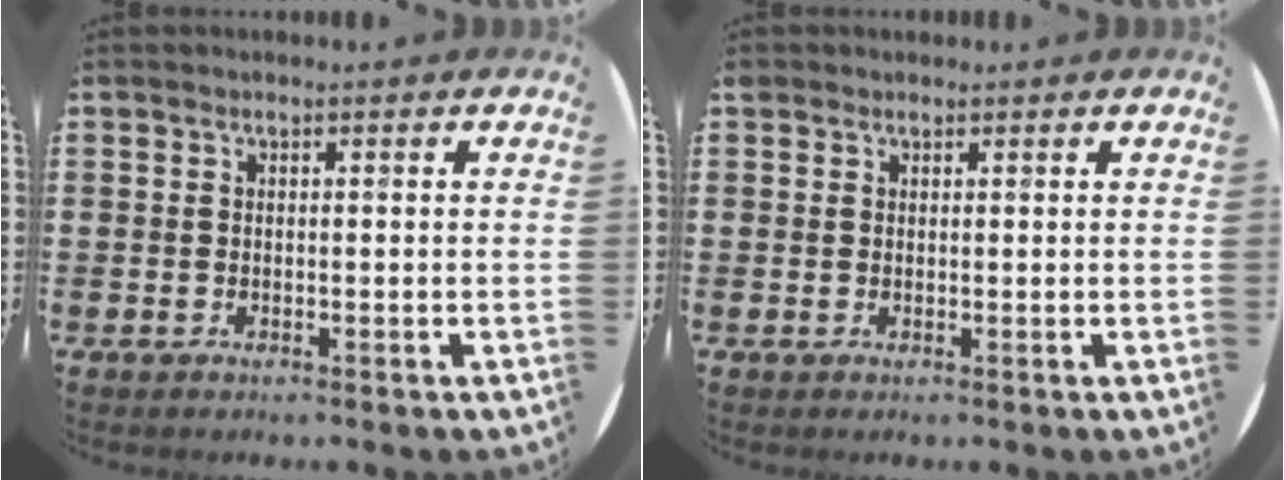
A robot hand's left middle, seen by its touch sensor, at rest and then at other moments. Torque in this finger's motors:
{"motor_torque": [0.02, 0.01, -0.02, 0.02]}